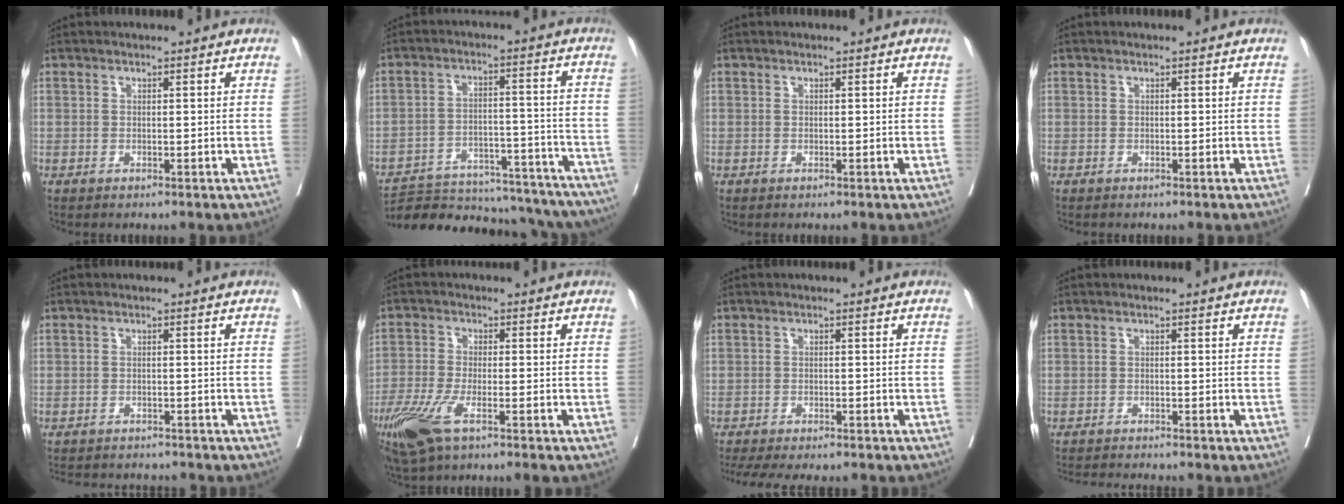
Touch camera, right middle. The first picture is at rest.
{"total": 26.5, "force": [-24.4, 6.4, 8.4], "torque": [-0.108, -0.001, -0.321]}
{"total": 0.0}
{"total": 0.0}
{"total": 8.5, "force": [-8.1, 1.7, 2.2], "torque": [-0.032, 0.001, -0.102]}
{"total": 8.3, "force": [-5.1, 1.7, 6.4], "torque": [-0.128, -0.020, -0.098]}
{"total": 12.9, "force": [-11.4, 2.6, 5.5], "torque": [-0.101, -0.015, -0.149]}
{"total": 6.1, "force": [-5.8, -0.1, 1.9], "torque": [-0.018, -0.011, -0.089]}